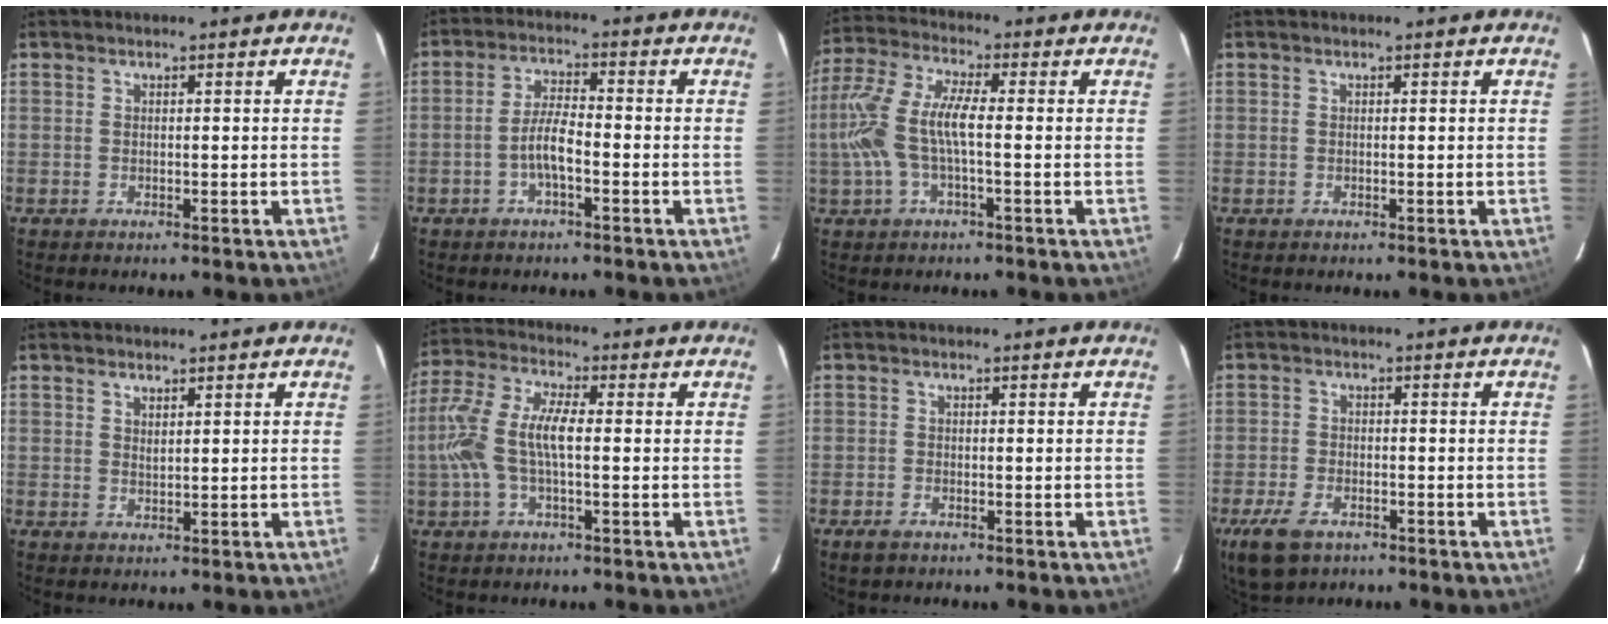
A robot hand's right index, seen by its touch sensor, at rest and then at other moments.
{"total": 4.7, "force": [-2.1, 1.1, 4.1], "torque": [-0.085, 0.006, -0.039]}
{"total": 11.8, "force": [-1.5, 3.4, 11.2], "torque": [-0.237, 0.004, -0.029]}
{"total": 0.0}
{"total": 1.3, "force": [1.0, 0.5, 0.7], "torque": [-0.010, 0.000, 0.018]}
{"total": 11.2, "force": [-0.9, 3.9, 10.5], "torque": [-0.228, 0.010, -0.019]}
{"total": 2.1, "force": [-1.5, 1.1, 1.0], "torque": [-0.022, -0.003, -0.028]}
{"total": 8.4, "force": [-5.2, 4.6, 4.9], "torque": [-0.128, -0.017, -0.093]}